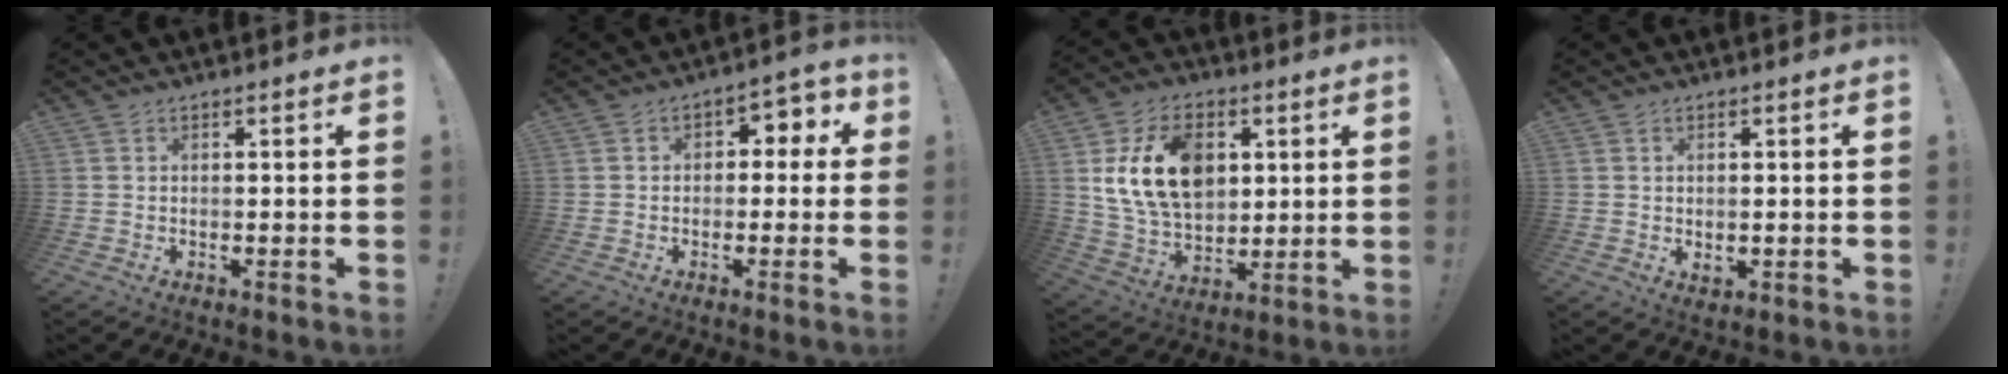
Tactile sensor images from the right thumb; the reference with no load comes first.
{"total": 4.2, "force": [-0.2, 3.4, 2.4], "torque": [-0.024, 0.008, -0.010]}
{"total": 19.1, "force": [4.9, 13.5, 12.7], "torque": [-0.222, -0.016, 0.092]}
{"total": 1.4, "force": [0.6, 0.6, 1.2], "torque": [-0.014, -0.003, 0.008]}